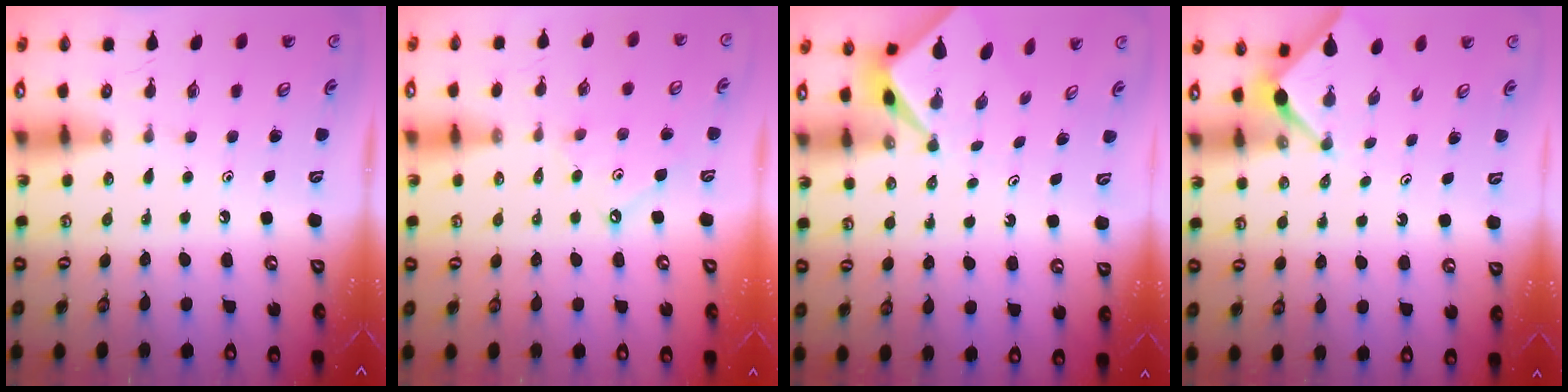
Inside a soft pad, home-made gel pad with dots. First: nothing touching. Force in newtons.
{"total": 5.0, "press": 4.9, "slide": 0.6}
{"total": 2.3, "press": 2.3, "slide": 0.3}
{"total": 3.1, "press": 3.1, "slide": 0.3}